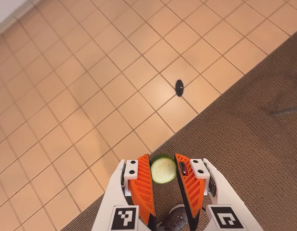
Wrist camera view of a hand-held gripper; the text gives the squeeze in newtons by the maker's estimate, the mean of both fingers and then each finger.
{"total": 8.3, "left": 8.5, "right": 8.1}